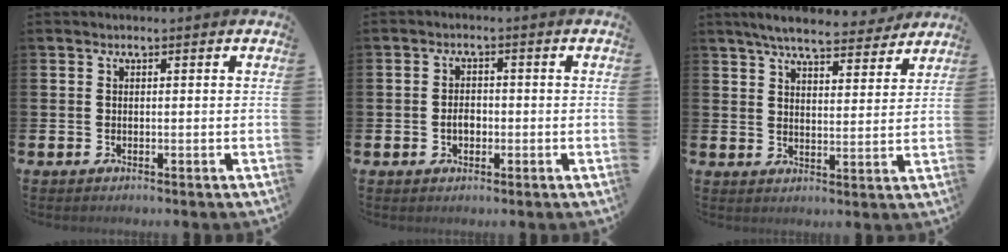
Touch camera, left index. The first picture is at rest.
{"total": 2.3, "force": [-0.5, 1.6, 1.5], "torque": [-0.018, 0.001, -0.014]}
{"total": 6.6, "force": [6.1, 1.1, 2.0], "torque": [-0.050, -0.032, 0.107]}